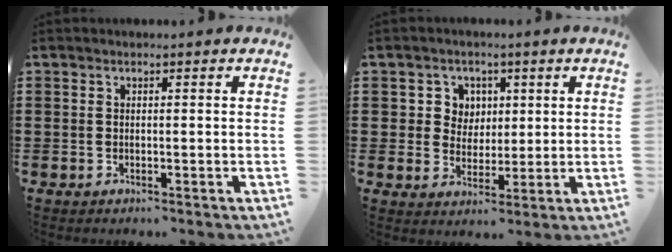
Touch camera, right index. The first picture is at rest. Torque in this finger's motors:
{"motor_torque": [0.17, 0.03, 0.06, 0.04]}